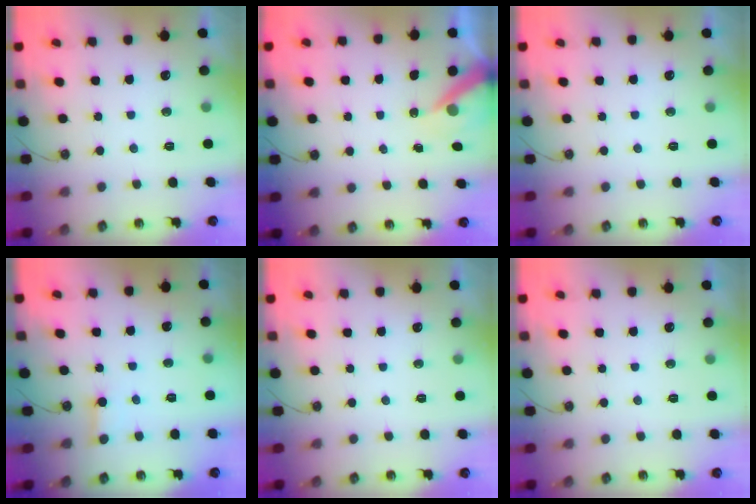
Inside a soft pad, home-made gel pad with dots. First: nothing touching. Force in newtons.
{"total": 7.1, "press": 7.1, "slide": 0.2}
{"total": 0.0}
{"total": 2.1, "press": 2.1, "slide": 0.1}
{"total": 0.0}
{"total": 0.0}